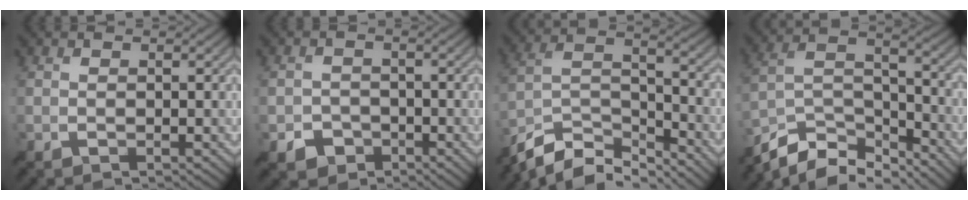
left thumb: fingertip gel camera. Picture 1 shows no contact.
{"total": 3.1, "force": [-1.9, 2.4, 0.7], "torque": [-0.009, -0.006, -0.037]}
{"total": 11.1, "force": [-9.3, 3.3, 5.0], "torque": [-0.105, -0.005, -0.181]}
{"total": 11.4, "force": [-9.7, 3.6, 4.7], "torque": [-0.103, 0.003, -0.181]}